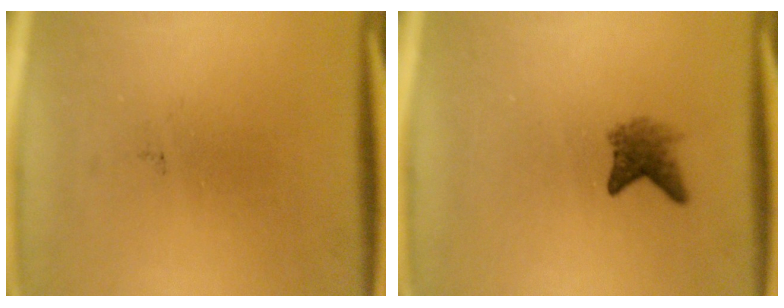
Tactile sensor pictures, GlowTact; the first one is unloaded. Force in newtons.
{"total": 2.7}